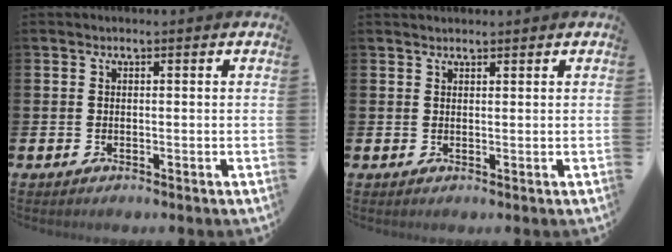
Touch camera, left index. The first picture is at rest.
{"total": 1.3, "force": [1.2, 0.3, 0.0], "torque": [0.013, -0.002, 0.021]}